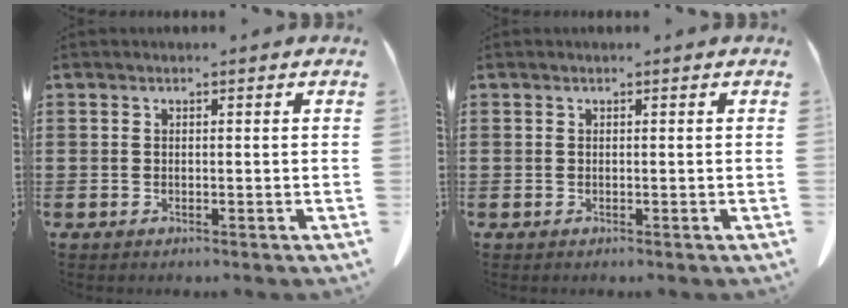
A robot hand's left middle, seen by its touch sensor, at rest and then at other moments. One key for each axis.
{"total": 0.0}